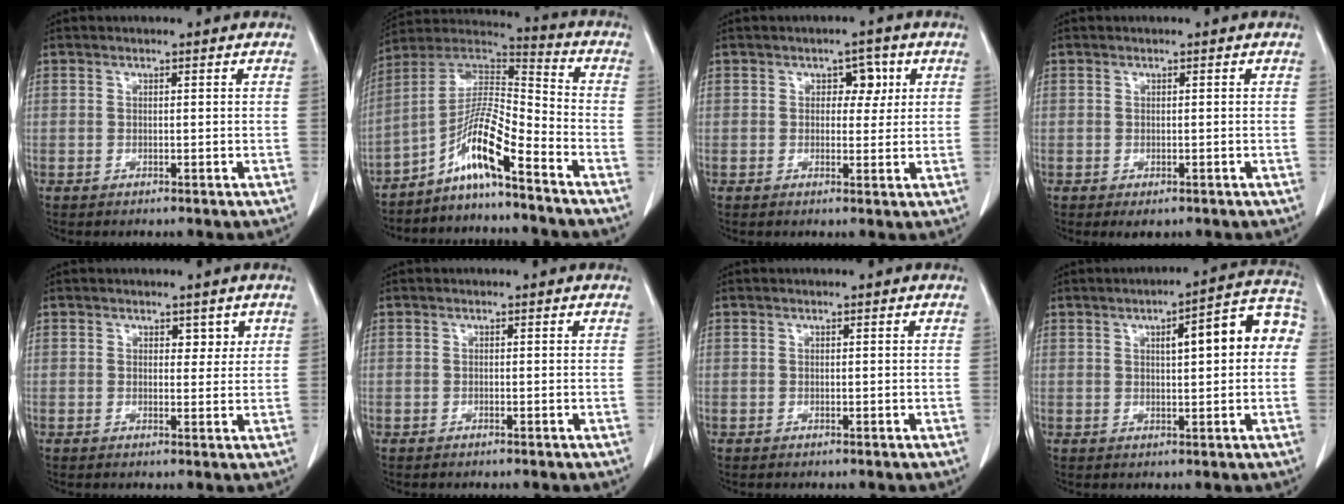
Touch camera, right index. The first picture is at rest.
{"total": 10.6, "force": [-6.6, 0.8, 8.3], "torque": [-0.160, 0.022, -0.125]}
{"total": 3.4, "force": [1.1, 2.2, 2.4], "torque": [-0.023, 0.010, 0.014]}
{"total": 1.6, "force": [-0.9, 0.9, 0.9], "torque": [-0.009, -0.001, -0.005]}
{"total": 2.1, "force": [1.1, 1.3, 1.1], "torque": [-0.008, -0.004, 0.015]}
{"total": 0.0}
{"total": 0.0}
{"total": 10.3, "force": [2.0, 2.4, 9.8], "torque": [-0.126, 0.036, 0.021]}